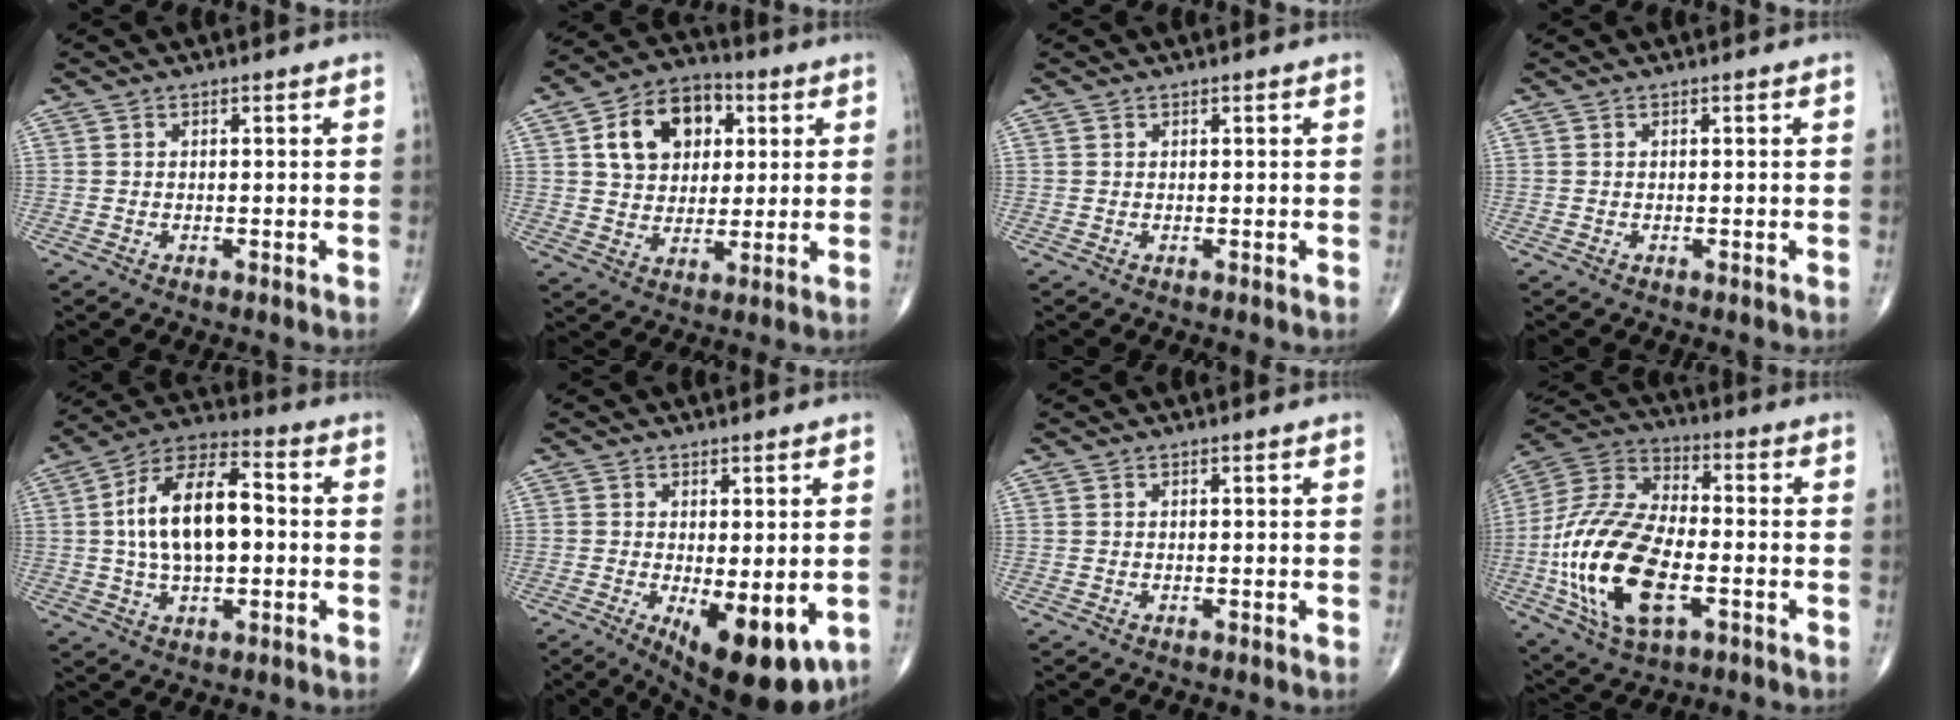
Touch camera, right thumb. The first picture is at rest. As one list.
[{"total": 14.0, "force": [4.2, 10.1, 8.6], "torque": [-0.106, 0.001, 0.065]}, {"total": 0.0}, {"total": 0.0}, {"total": 15.7, "force": [0.5, 8.0, 13.5], "torque": [-0.233, 0.030, 0.001]}, {"total": 13.3, "force": [-4.3, 5.3, 11.4], "torque": [-0.152, -0.023, -0.049]}, {"total": 0.0}, {"total": 23.2, "force": [-5.6, 11.8, 19.2], "torque": [-0.398, 0.014, -0.098]}]